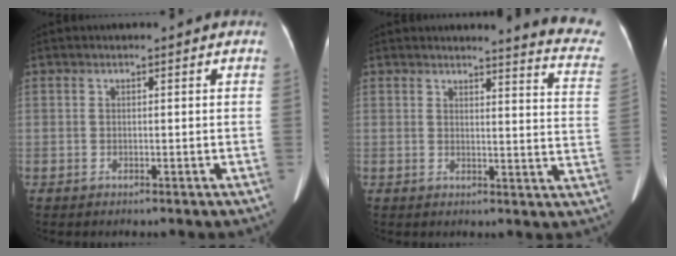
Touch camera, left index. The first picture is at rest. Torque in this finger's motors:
{"motor_torque": [0.40, -0.73, -0.01, 0.04]}